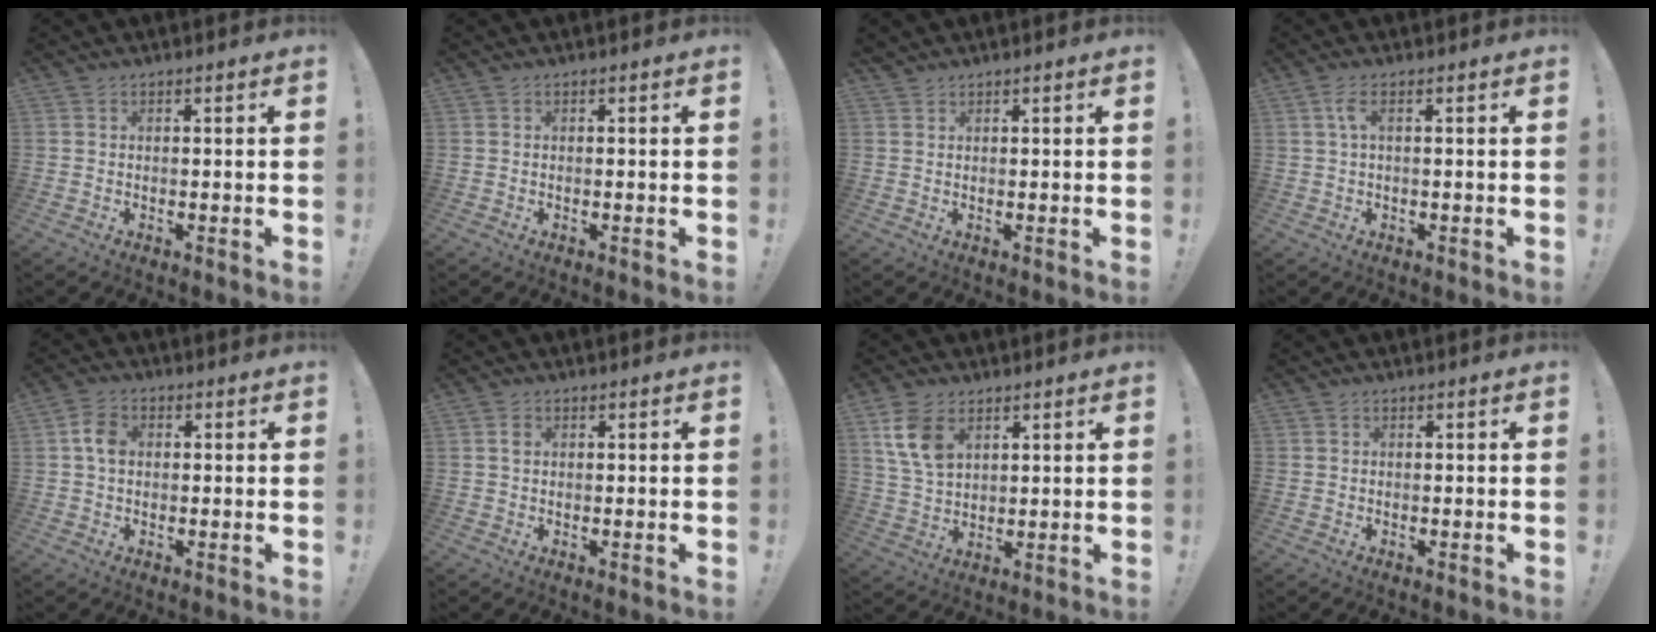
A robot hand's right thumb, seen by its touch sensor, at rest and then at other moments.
{"total": 0.0}
{"total": 1.5, "force": [1.4, 0.5, 0.2], "torque": [0.004, -0.006, 0.026]}
{"total": 3.2, "force": [0.7, 0.8, 3.0], "torque": [-0.061, 0.001, 0.012]}
{"total": 5.9, "force": [0.5, 4.3, 3.9], "torque": [-0.066, 0.014, 0.013]}
{"total": 1.6, "force": [0.3, 1.1, 1.1], "torque": [-0.016, 0.002, 0.005]}
{"total": 10.3, "force": [4.8, 6.8, 6.1], "torque": [-0.118, -0.006, 0.097]}
{"total": 0.6, "force": [-0.2, 0.5, 0.1], "torque": [-0.001, 0.001, -0.003]}